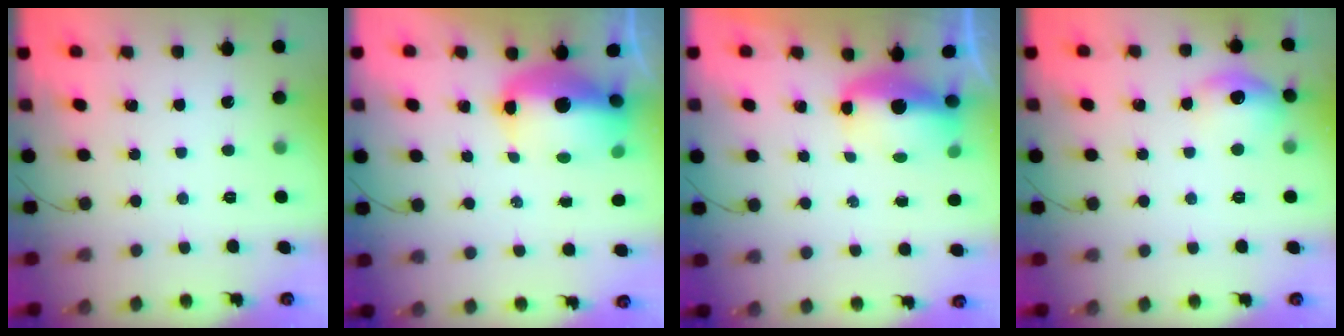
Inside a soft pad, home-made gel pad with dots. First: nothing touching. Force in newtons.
{"total": 13.1, "press": 12.9, "slide": 2.7}
{"total": 9.0, "press": 7.7, "slide": 4.7}
{"total": 10.0, "press": 9.8, "slide": 2.1}